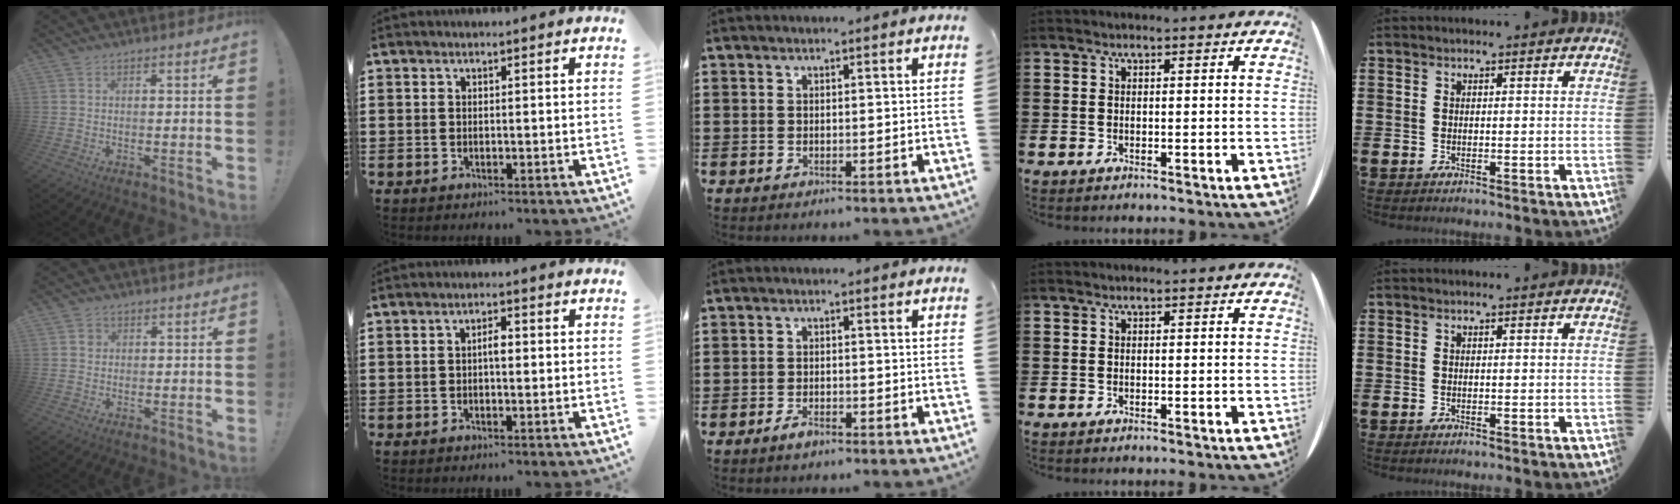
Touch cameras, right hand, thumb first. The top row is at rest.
{"thumb": {"total": 1.6, "force": [0.3, 1.5, 0.6], "torque": [0.005, -0.001, 0.001]}, "index": {"total": 2.1, "force": [-0.1, 0.7, 1.9], "torque": [-0.036, 0.002, -0.003]}, "middle": {"total": 1.8, "force": [-1.3, 0.6, 1.0], "torque": [-0.028, -0.006, -0.025]}}